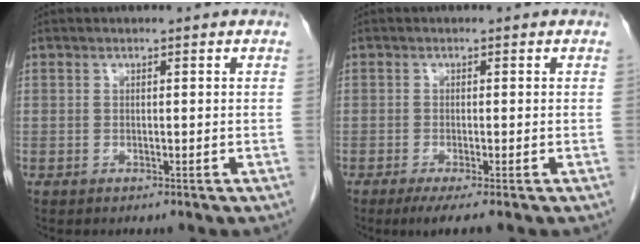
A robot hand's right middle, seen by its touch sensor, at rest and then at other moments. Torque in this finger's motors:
{"motor_torque": [0.05, -0.02, 0.01, 0.01]}